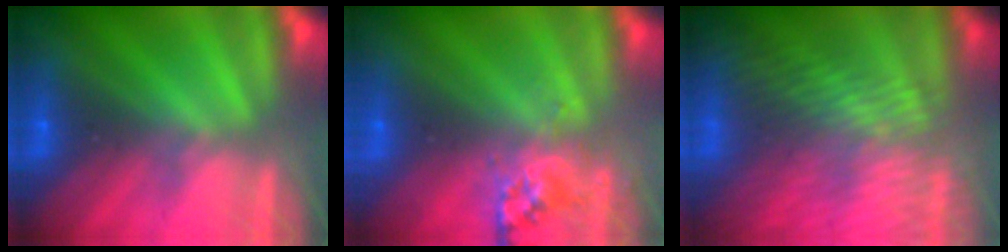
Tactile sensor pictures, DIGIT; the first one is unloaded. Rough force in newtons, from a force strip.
{"total": 2.6}
{"total": 9.6}